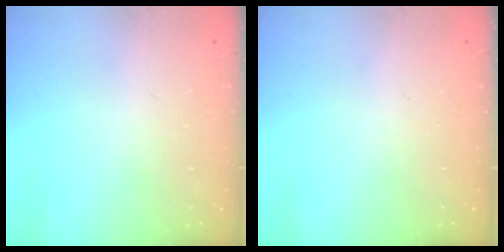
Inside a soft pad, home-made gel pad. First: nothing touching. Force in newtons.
{"total": 0.0}